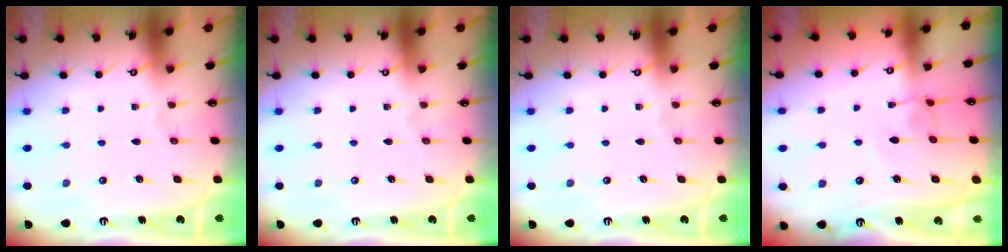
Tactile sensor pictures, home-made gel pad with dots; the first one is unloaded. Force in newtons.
{"total": 0.0}
{"total": 0.0}
{"total": 2.1, "press": 2.1, "slide": 0.1}